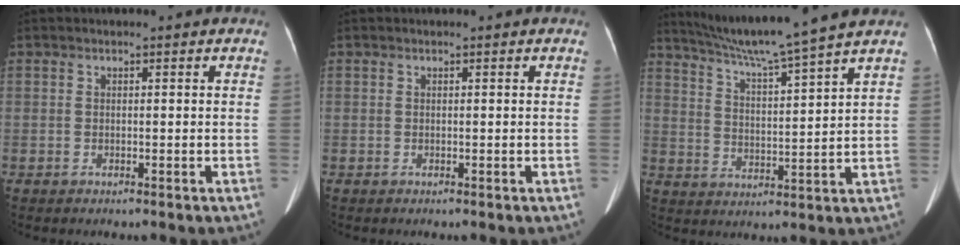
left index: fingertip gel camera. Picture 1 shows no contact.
{"total": 0.0}
{"total": 13.2, "force": [11.4, -2.3, 6.3], "torque": [-0.111, -0.002, 0.182]}